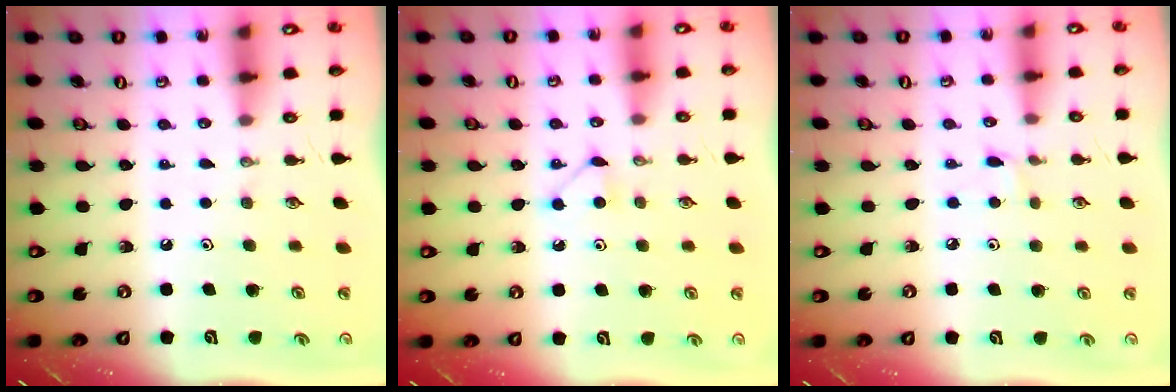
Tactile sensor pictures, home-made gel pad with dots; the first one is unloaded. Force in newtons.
{"total": 4.3, "press": 4.3, "slide": 0.5}
{"total": 2.8, "press": 2.7, "slide": 0.5}